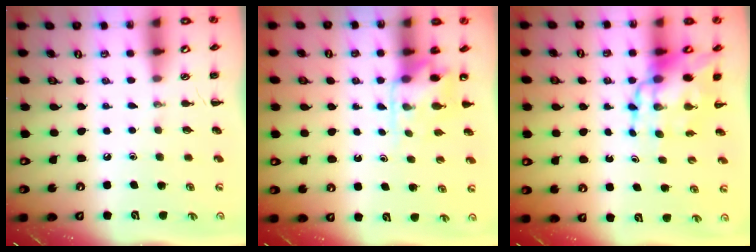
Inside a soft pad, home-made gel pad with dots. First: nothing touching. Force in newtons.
{"total": 5.7, "press": 5.6, "slide": 0.9}
{"total": 11.0, "press": 10.6, "slide": 3.0}